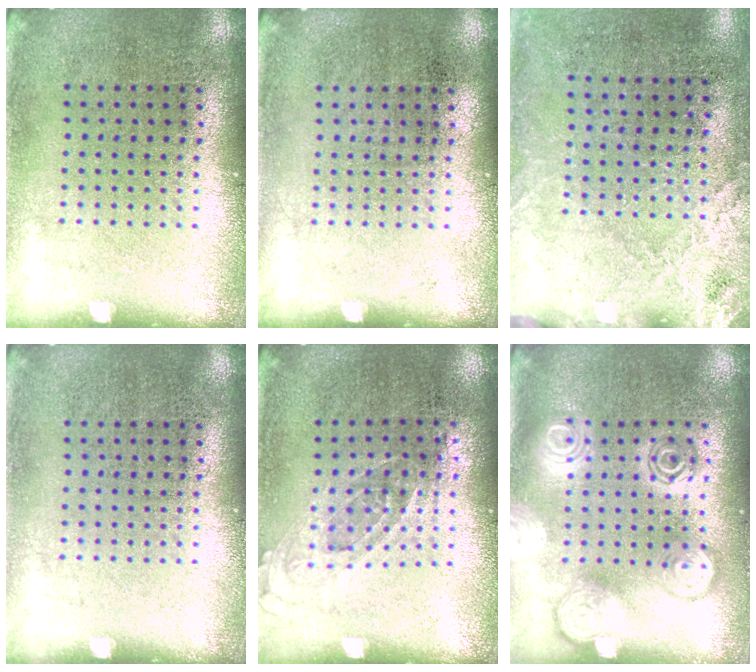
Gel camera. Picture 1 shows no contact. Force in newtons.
{"total": 0.0}
{"total": 2.6, "press": 2.4, "slide": 1.0}
{"total": 0.0}
{"total": 0.6, "press": 0.6, "slide": 0.3}
{"total": 2.6, "press": 2.6, "slide": 0.3}